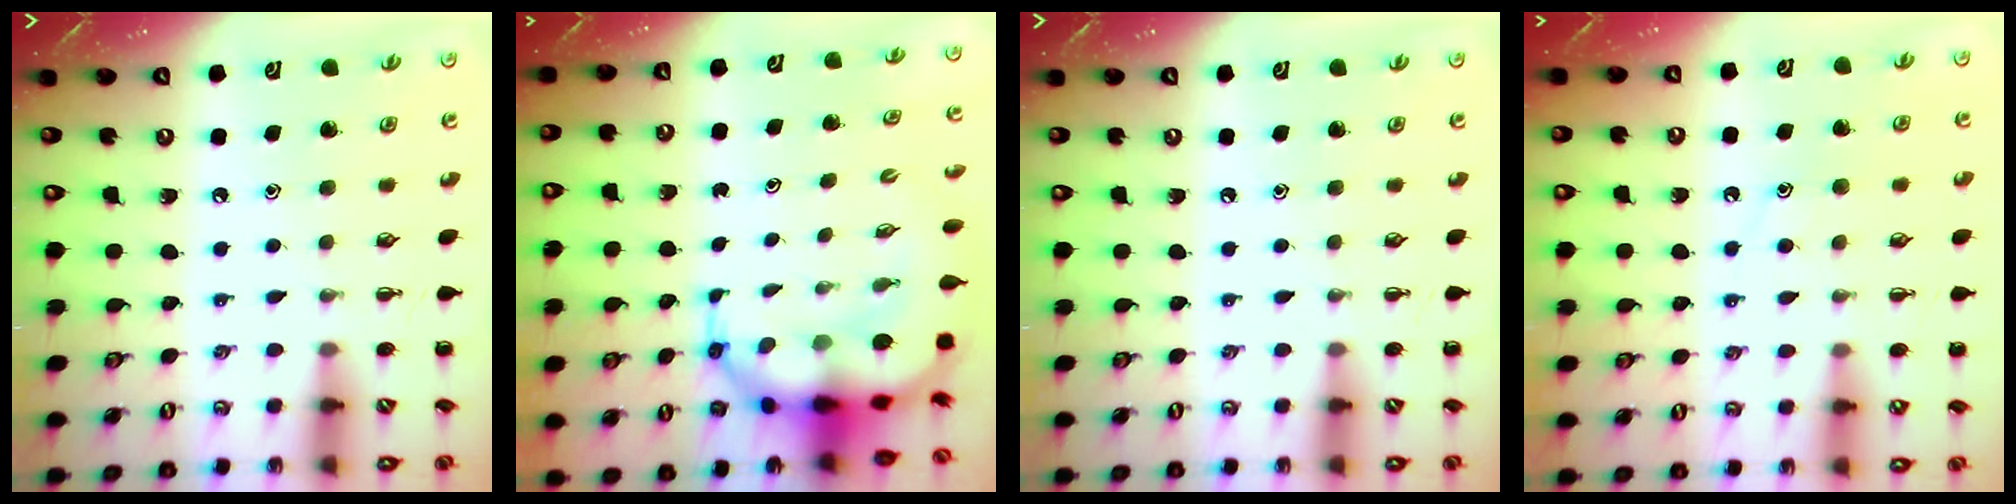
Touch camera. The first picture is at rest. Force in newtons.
{"total": 10.3, "press": 9.9, "slide": 2.8}
{"total": 0.0}
{"total": 7.7, "press": 7.6, "slide": 1.1}